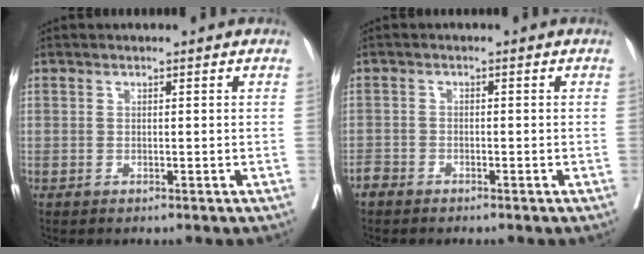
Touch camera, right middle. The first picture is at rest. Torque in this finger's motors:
{"motor_torque": [0.14, -0.27, 0.18, 0.02]}